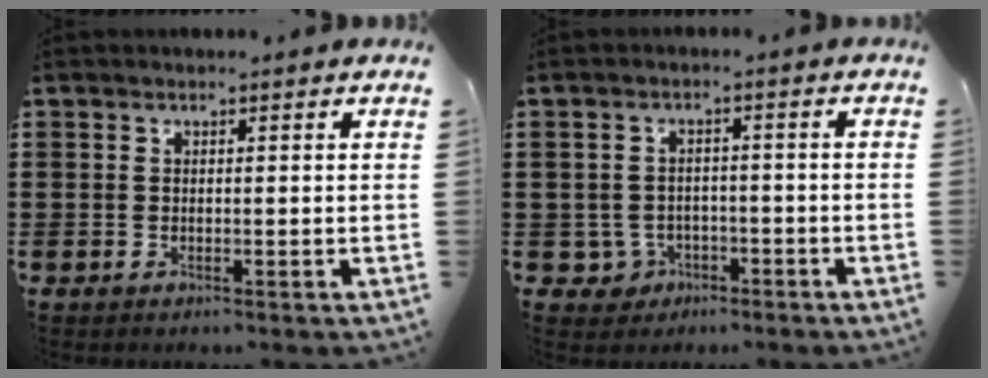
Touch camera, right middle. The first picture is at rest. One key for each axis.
{"total": 2.8, "fx": -1.6, "fy": 2.1, "fz": 0.7, "tx": -0.030, "ty": -0.002, "tz": -0.038}